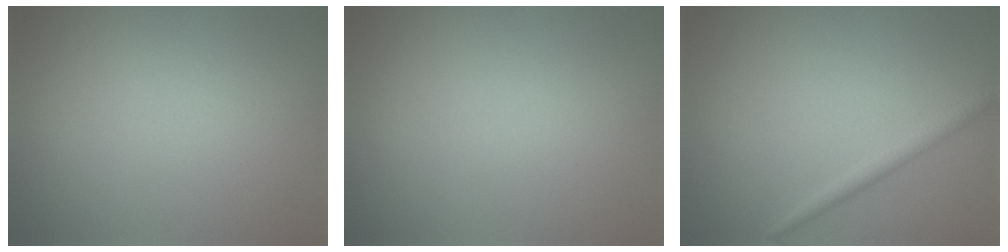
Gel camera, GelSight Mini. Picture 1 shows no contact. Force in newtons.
{"total": 0.0}
{"total": 1.5, "press": 1.5, "slide": 0.1}